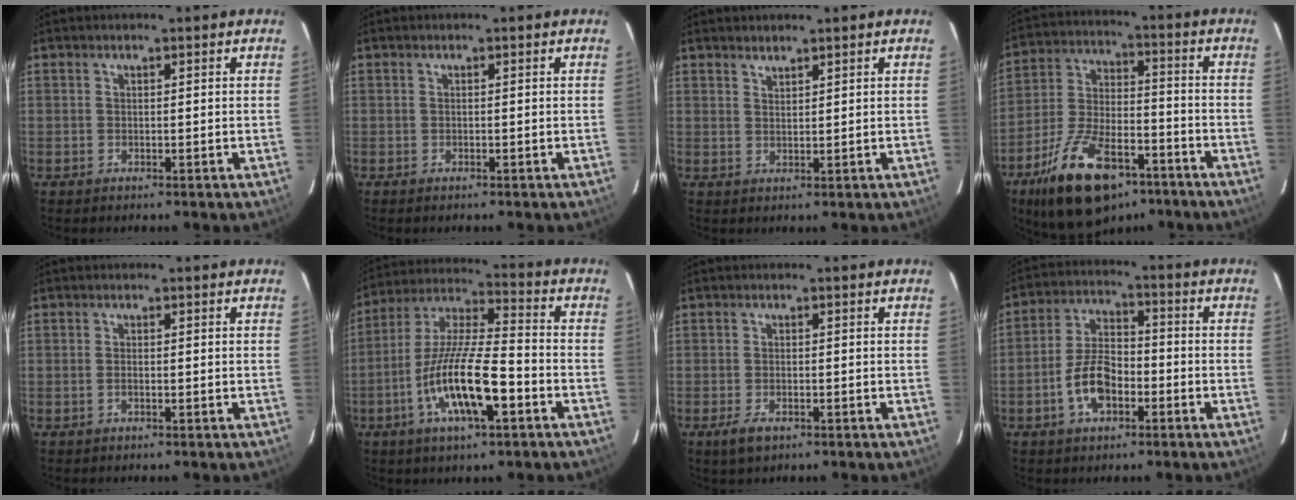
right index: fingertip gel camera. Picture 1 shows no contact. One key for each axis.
{"total": 0.8, "fx": -0.6, "fy": 0.2, "fz": 0.3, "tx": -0.009, "ty": -0.002, "tz": -0.013}
{"total": 1.4, "fx": 1.3, "fy": 0.4, "fz": 0.2, "tx": -0.003, "ty": 0.002, "tz": 0.024}
{"total": 20.3, "fx": -12.8, "fy": 9.3, "fz": 12.6, "tx": -0.246, "ty": -0.008, "tz": -0.212}
{"total": 1.0, "fx": -0.5, "fy": 0.5, "fz": 0.8, "tx": -0.018, "ty": 0.001, "tz": -0.009}
{"total": 15.3, "fx": -6.1, "fy": 3.6, "fz": 13.6, "tx": -0.271, "ty": -0.011, "tz": -0.117}
{"total": 3.7, "fx": -2.2, "fy": 1.8, "fz": 2.4, "tx": -0.057, "ty": -0.009, "tz": -0.038}
{"total": 9.2, "fx": -3.9, "fy": 5.0, "fz": 6.6, "tx": -0.135, "ty": 0.016, "tz": -0.065}